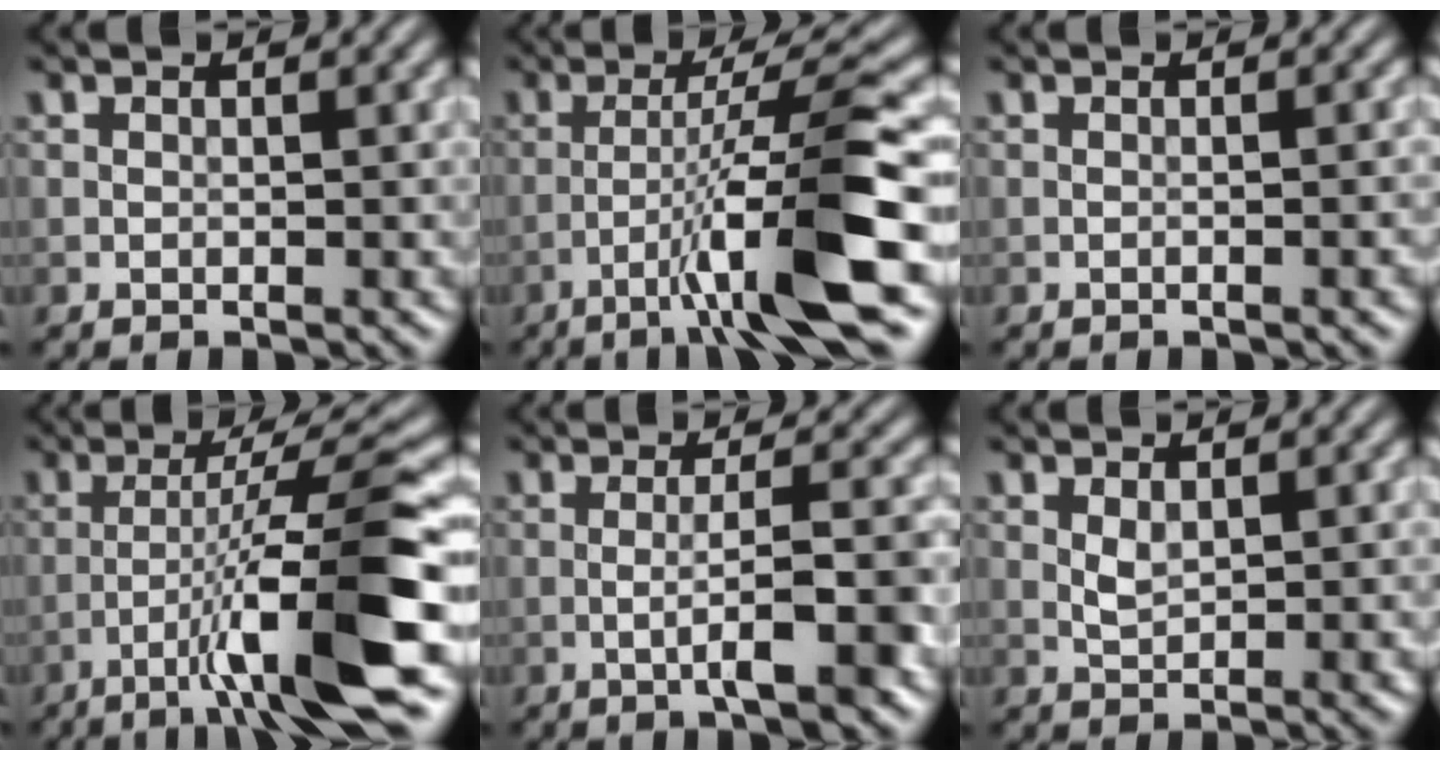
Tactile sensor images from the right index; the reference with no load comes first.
{"total": 9.0, "force": [-3.4, 0.3, 8.3], "torque": [-0.132, 0.019, -0.056]}
{"total": 1.3, "force": [-0.4, 0.3, 1.2], "torque": [-0.012, 0.000, -0.010]}
{"total": 10.0, "force": [-3.8, 0.5, 9.2], "torque": [-0.142, 0.022, -0.058]}
{"total": 4.9, "force": [-1.4, 0.5, 4.6], "torque": [-0.073, 0.006, -0.025]}
{"total": 1.7, "force": [0.4, 0.8, 1.4], "torque": [-0.031, -0.002, 0.014]}